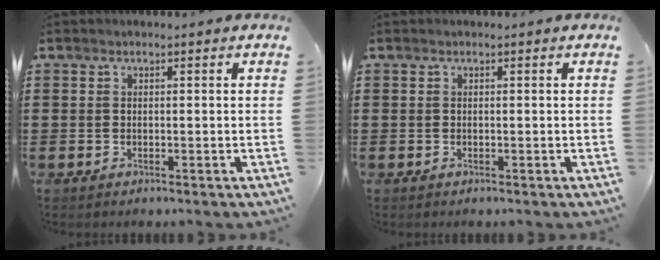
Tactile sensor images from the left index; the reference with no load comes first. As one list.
[{"total": 0.0}]